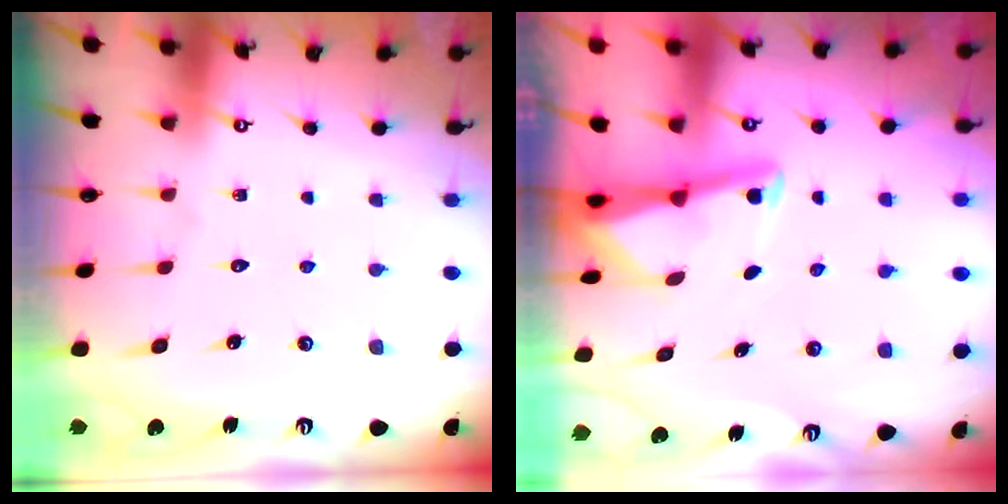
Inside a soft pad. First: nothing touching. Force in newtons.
{"total": 2.9, "press": 2.9, "slide": 0.2}